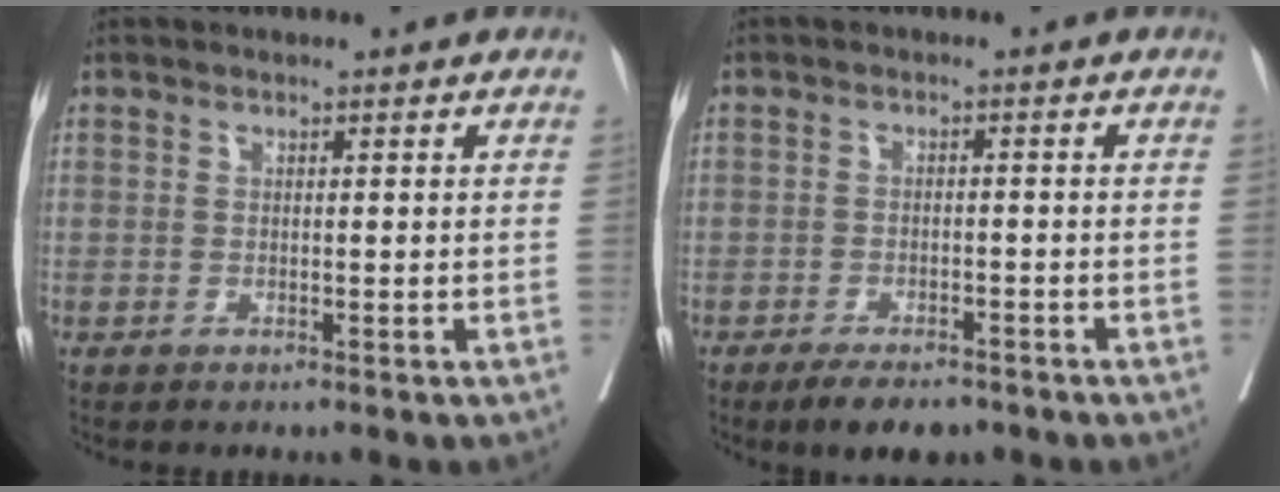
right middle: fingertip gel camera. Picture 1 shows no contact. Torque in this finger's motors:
{"motor_torque": [0.70, -0.77, 0.20, 0.02]}